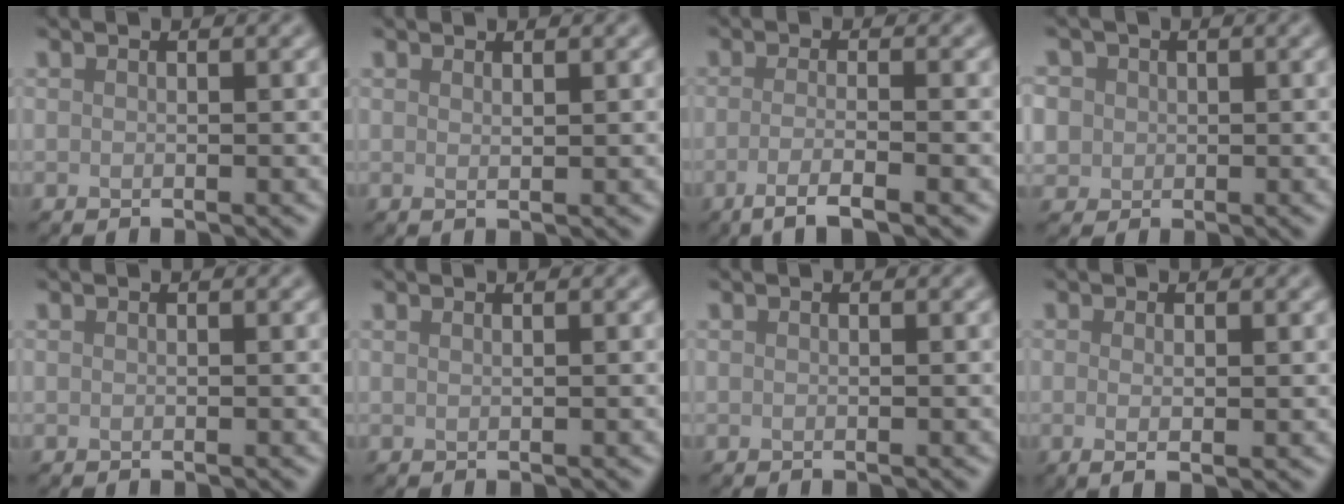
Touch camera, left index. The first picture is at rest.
{"total": 0.7, "force": [0.5, 0.1, 0.4], "torque": [-0.004, 0.000, 0.009]}
{"total": 3.6, "force": [-1.6, 0.8, 3.1], "torque": [-0.049, -0.005, -0.041]}
{"total": 4.9, "force": [1.6, 4.2, 1.8], "torque": [-0.045, 0.023, 0.011]}
{"total": 0.0}
{"total": 0.7, "force": [0.5, 0.3, 0.4], "torque": [-0.003, -0.002, 0.001]}
{"total": 0.0}
{"total": 1.9, "force": [0.0, 0.3, 1.8], "torque": [-0.031, -0.005, 0.000]}